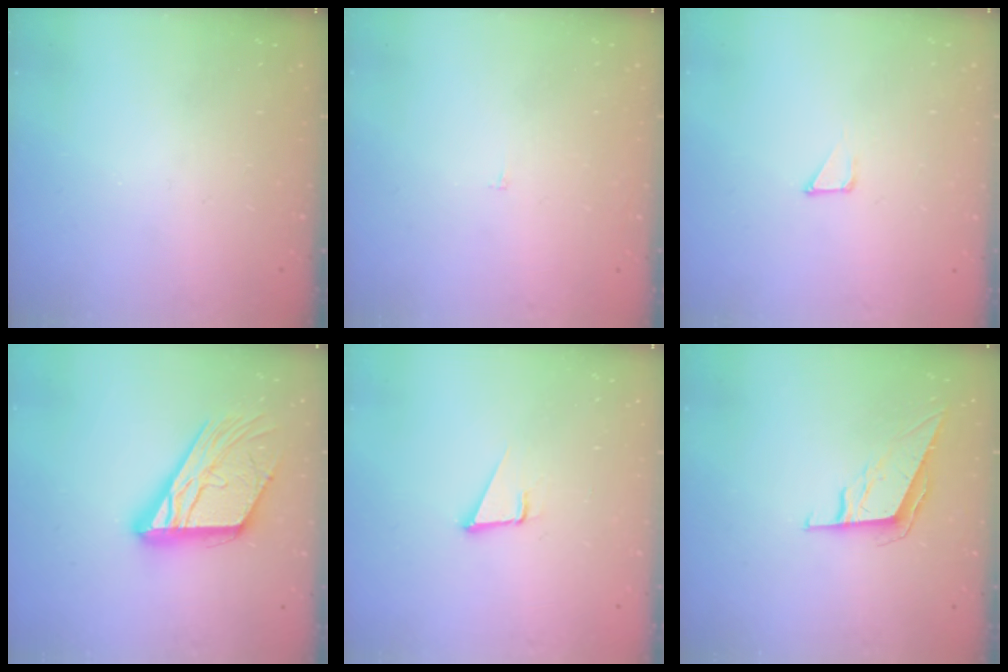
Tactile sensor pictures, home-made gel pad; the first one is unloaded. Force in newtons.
{"total": 2.2, "press": 2.2, "slide": 0.2}
{"total": 1.6, "press": 1.6, "slide": 0.1}
{"total": 19.7, "press": 19.6, "slide": 1.8}
{"total": 3.6, "press": 2.8, "slide": 2.3}
{"total": 7.4, "press": 7.1, "slide": 2.2}